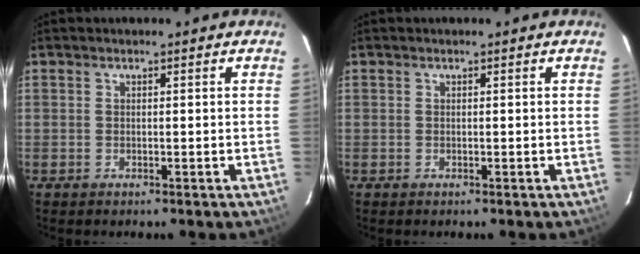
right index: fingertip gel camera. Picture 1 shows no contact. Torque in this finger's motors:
{"motor_torque": [0.00, 0.00, 0.00, 0.00]}